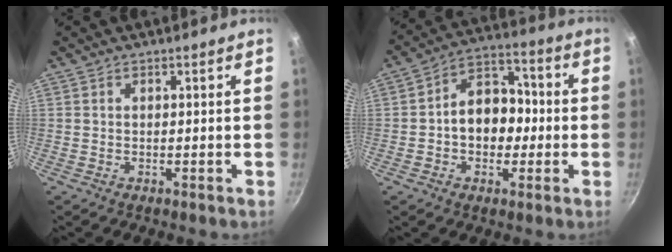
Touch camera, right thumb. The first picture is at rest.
{"total": 11.7, "force": [-1.0, 8.8, 7.6], "torque": [-0.064, 0.038, -0.031]}